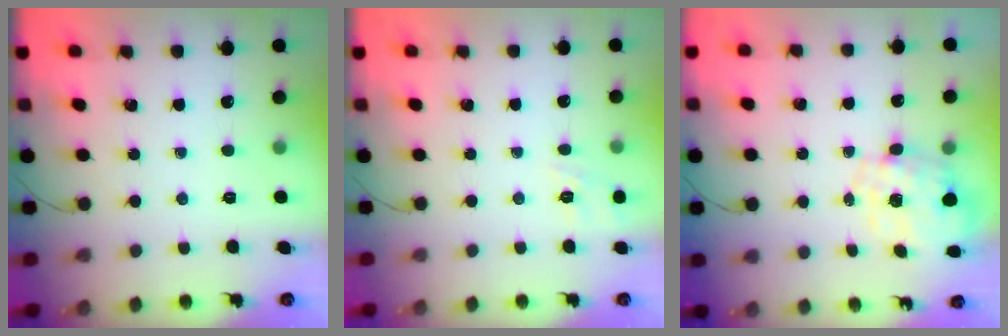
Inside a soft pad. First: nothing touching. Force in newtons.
{"total": 9.9, "press": 9.7, "slide": 1.7}
{"total": 2.3, "press": 2.1, "slide": 1.0}